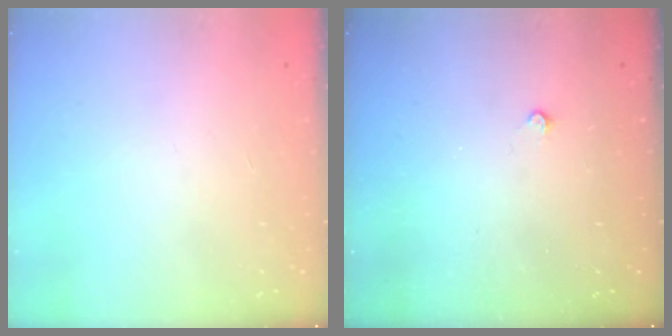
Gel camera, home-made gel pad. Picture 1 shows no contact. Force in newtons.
{"total": 2.0, "press": 1.9, "slide": 0.3}